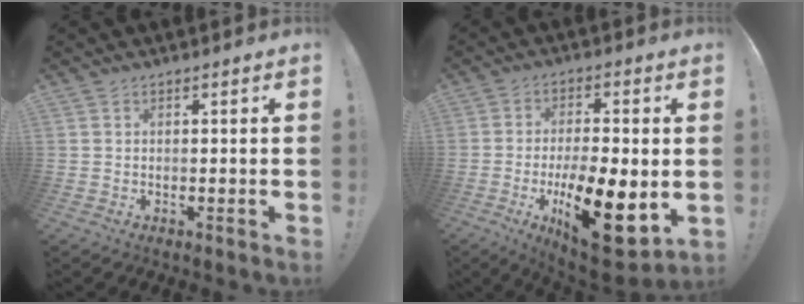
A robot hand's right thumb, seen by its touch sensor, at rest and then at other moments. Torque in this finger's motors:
{"motor_torque": [1.35, 2.20, 1.52, -1.26, 0.47]}